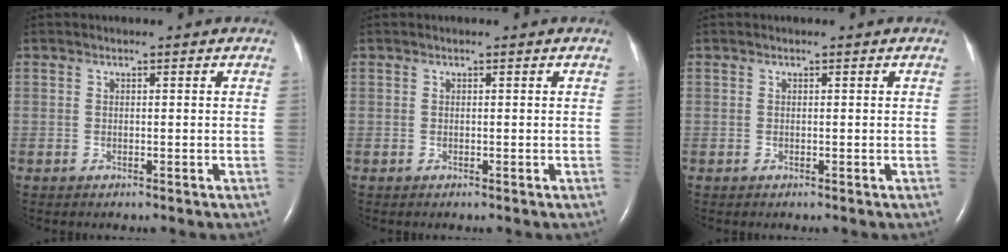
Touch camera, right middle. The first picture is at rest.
{"total": 0.0}
{"total": 0.0}